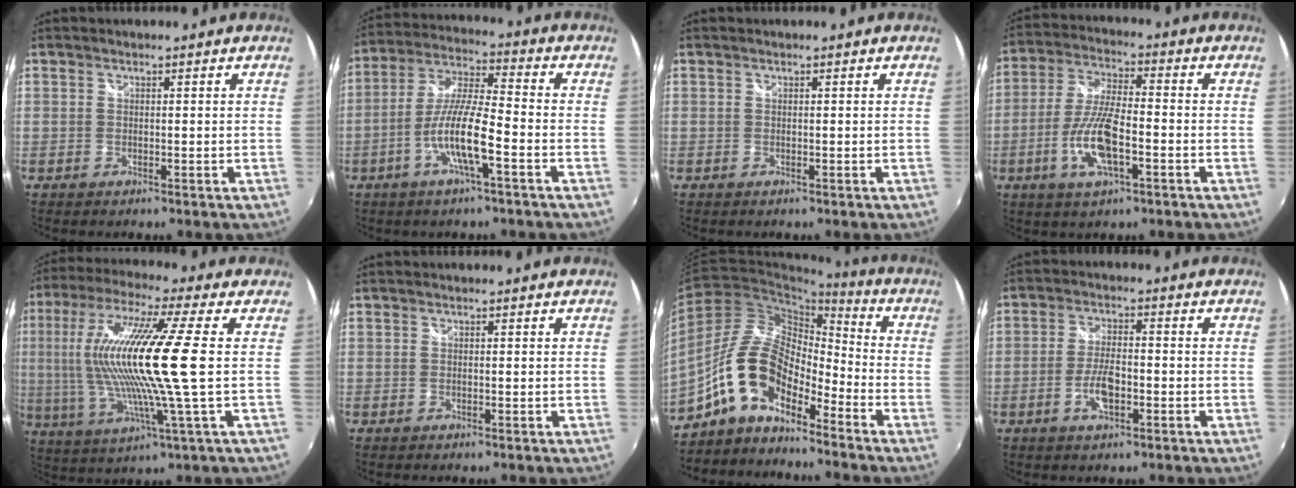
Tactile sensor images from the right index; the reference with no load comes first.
{"total": 10.7, "force": [-4.4, 1.2, 9.6], "torque": [-0.199, -0.001, -0.086]}
{"total": 0.0}
{"total": 11.0, "force": [-4.0, 3.3, 9.7], "torque": [-0.206, -0.003, -0.078]}
{"total": 19.1, "force": [1.2, 1.2, 19.0], "torque": [-0.352, 0.000, 0.021]}
{"total": 0.0}
{"total": 12.6, "force": [-8.0, 5.6, 7.9], "torque": [-0.159, 0.022, -0.166]}
{"total": 5.6, "force": [-2.2, 2.1, 4.6], "torque": [-0.098, 0.000, -0.040]}